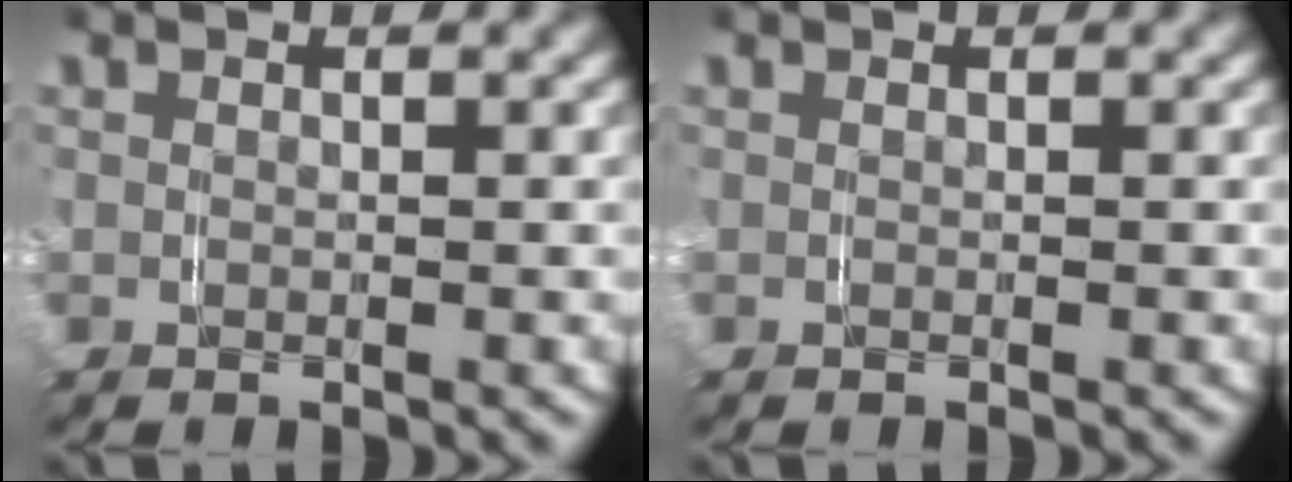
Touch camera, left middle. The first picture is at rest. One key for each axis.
{"total": 0.0}